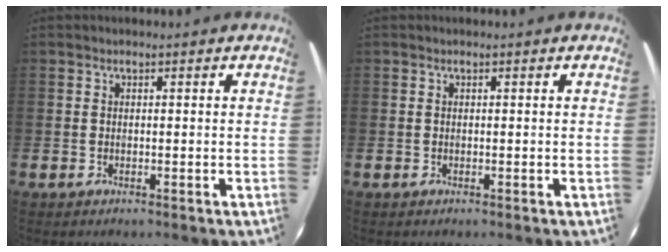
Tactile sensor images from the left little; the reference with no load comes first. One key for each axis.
{"total": 0.0}